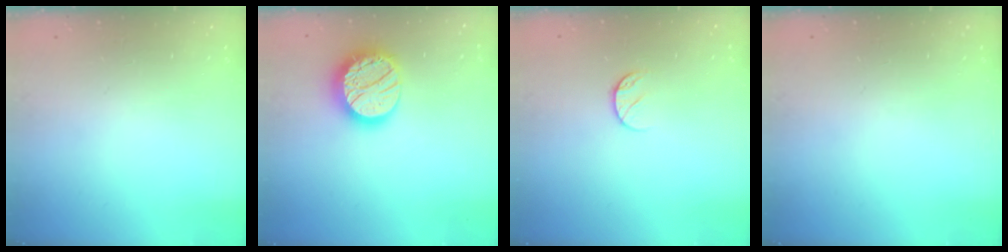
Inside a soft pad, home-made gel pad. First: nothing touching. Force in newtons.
{"total": 17.0, "press": 16.9, "slide": 1.3}
{"total": 7.8, "press": 7.7, "slide": 0.8}
{"total": 0.0}